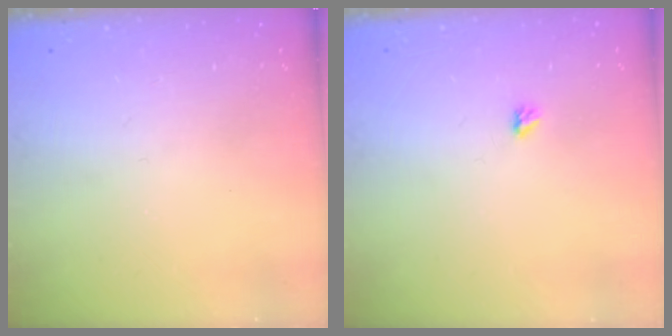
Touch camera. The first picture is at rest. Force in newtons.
{"total": 2.9, "press": 2.9, "slide": 0.5}